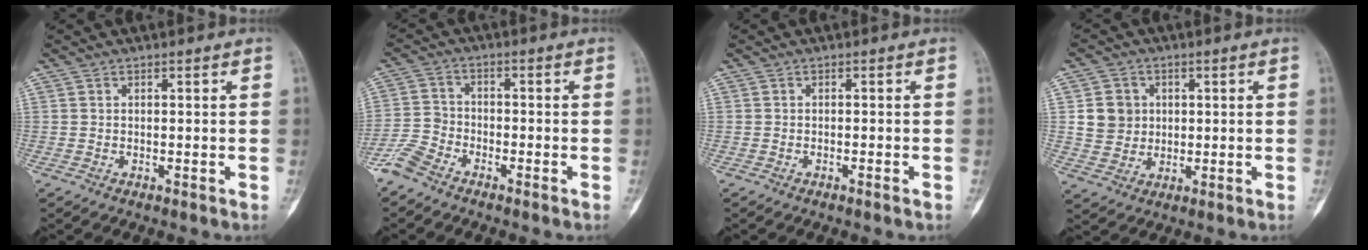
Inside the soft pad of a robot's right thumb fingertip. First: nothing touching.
{"total": 5.2, "force": [-4.2, 2.3, 2.0], "torque": [-0.044, 0.005, -0.097]}
{"total": 0.9, "force": [-0.6, 0.0, 0.7], "torque": [-0.015, 0.002, -0.006]}
{"total": 6.8, "force": [1.2, 6.2, 2.4], "torque": [-0.017, -0.003, 0.023]}